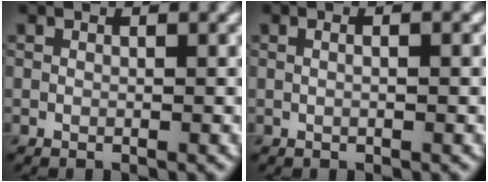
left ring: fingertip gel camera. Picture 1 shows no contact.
{"total": 2.3, "force": [0.9, 1.2, 1.7], "torque": [-0.005, 0.013, -0.014]}